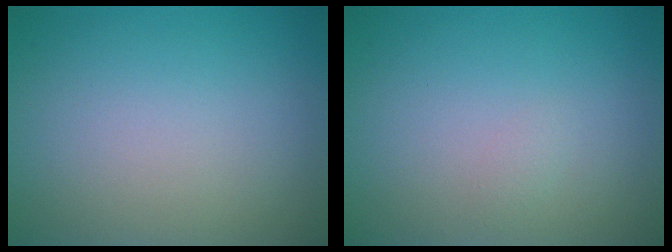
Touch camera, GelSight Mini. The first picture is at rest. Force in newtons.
{"total": 0.5, "press": 0.5, "slide": 0.0}